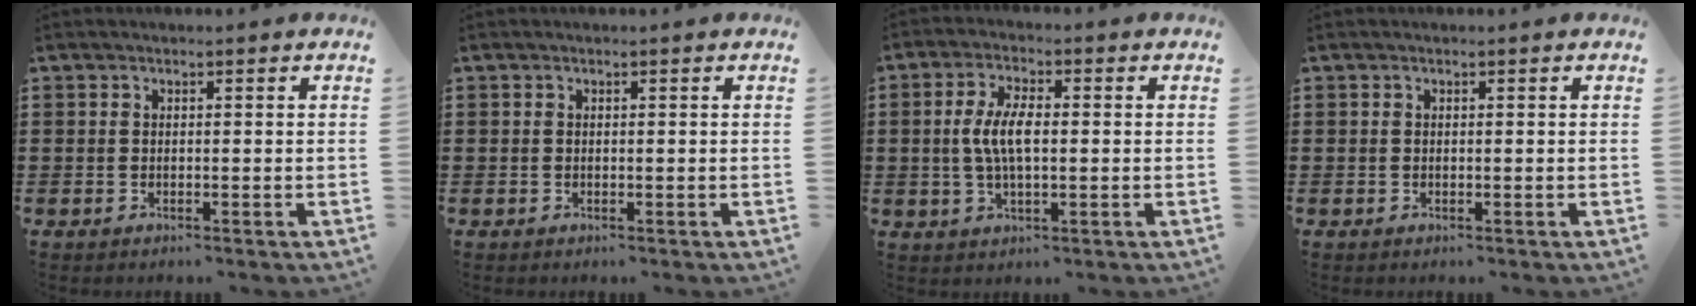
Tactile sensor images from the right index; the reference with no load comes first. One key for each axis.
{"total": 0.0}
{"total": 6.1, "fx": -0.1, "fy": 2.1, "fz": 5.7, "tx": -0.126, "ty": -0.003, "tz": -0.011}
{"total": 0.0}